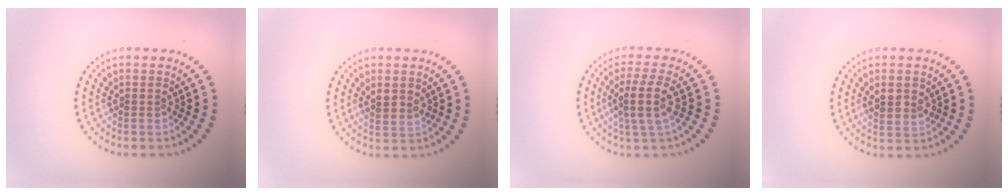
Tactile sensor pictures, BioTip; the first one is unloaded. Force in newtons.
{"total": 1.6, "press": 1.4, "slide": 0.8}
{"total": 3.3, "press": 3.0, "slide": 1.5}
{"total": 2.3, "press": 2.1, "slide": 0.8}